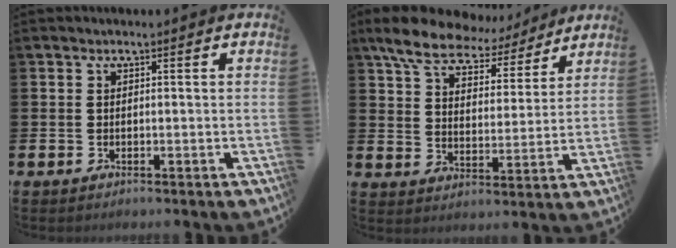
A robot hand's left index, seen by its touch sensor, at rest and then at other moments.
{"total": 9.1, "force": [8.0, 3.1, 3.0], "torque": [-0.084, -0.048, 0.140]}